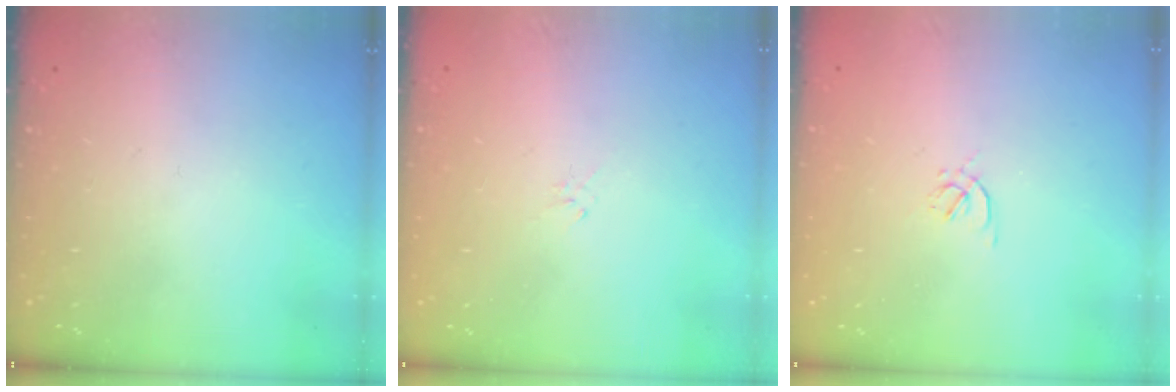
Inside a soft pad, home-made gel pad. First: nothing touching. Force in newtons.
{"total": 0.7, "press": 0.5, "slide": 0.4}
{"total": 1.6, "press": 1.6, "slide": 0.4}